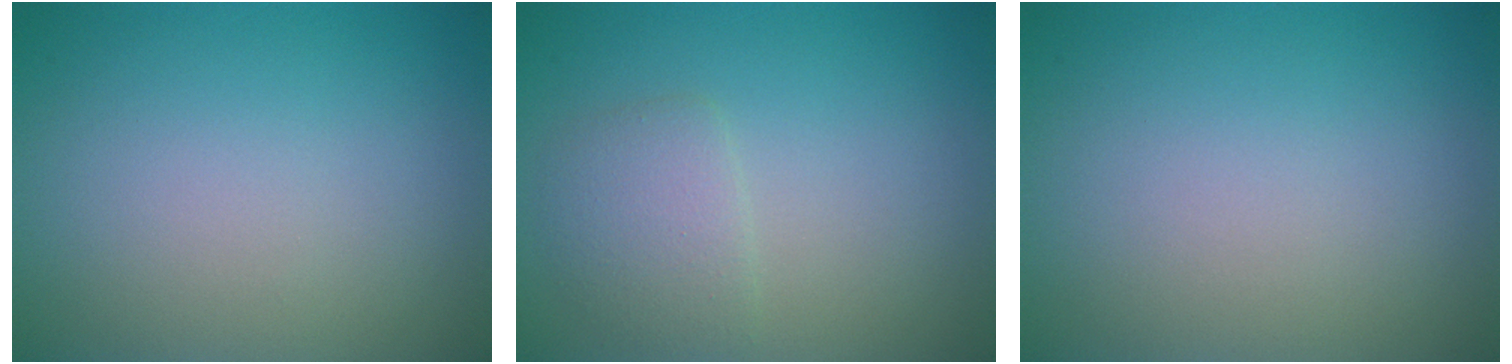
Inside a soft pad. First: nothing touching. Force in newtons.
{"total": 2.4, "press": 2.4, "slide": 0.0}
{"total": 0.0}